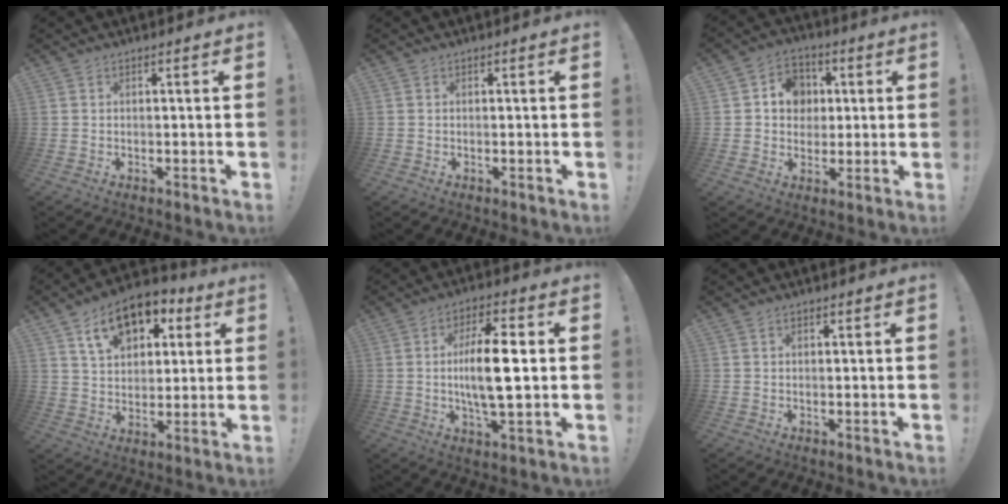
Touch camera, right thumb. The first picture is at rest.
{"total": 0.0}
{"total": 10.5, "force": [1.8, 9.5, 4.1], "torque": [-0.057, -0.001, 0.043]}
{"total": 15.2, "force": [8.0, 10.0, 8.3], "torque": [-0.124, -0.035, 0.146]}
{"total": 13.7, "force": [0.3, 4.0, 13.1], "torque": [-0.248, -0.005, -0.007]}
{"total": 0.6, "force": [0.5, 0.3, 0.3], "torque": [0.002, -0.001, 0.007]}